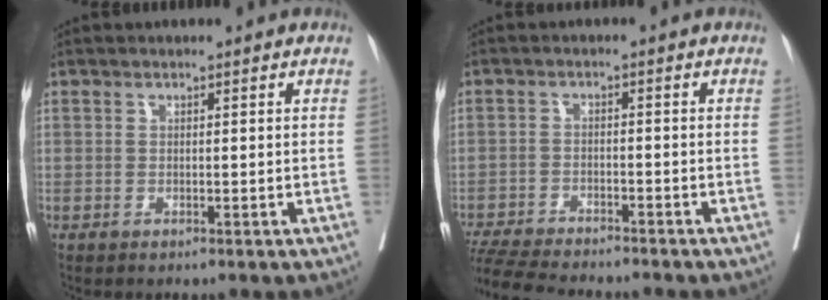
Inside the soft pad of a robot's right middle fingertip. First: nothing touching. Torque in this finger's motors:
{"motor_torque": [0.99, -1.15, 0.10, 0.06]}